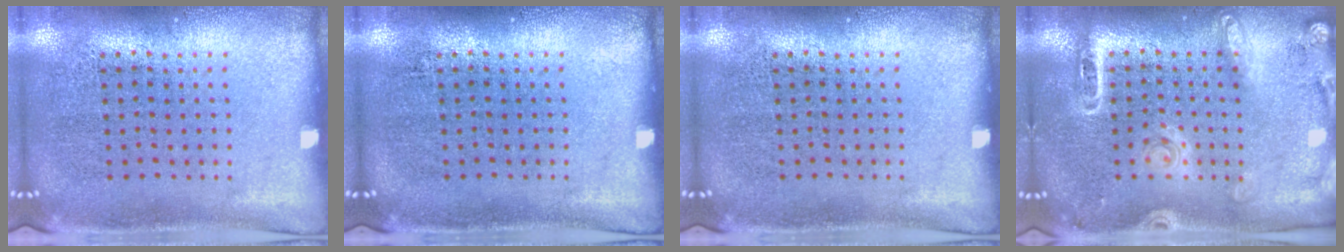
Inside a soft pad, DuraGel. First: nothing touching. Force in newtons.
{"total": 0.0}
{"total": 0.0}
{"total": 1.8, "press": 1.7, "slide": 0.7}